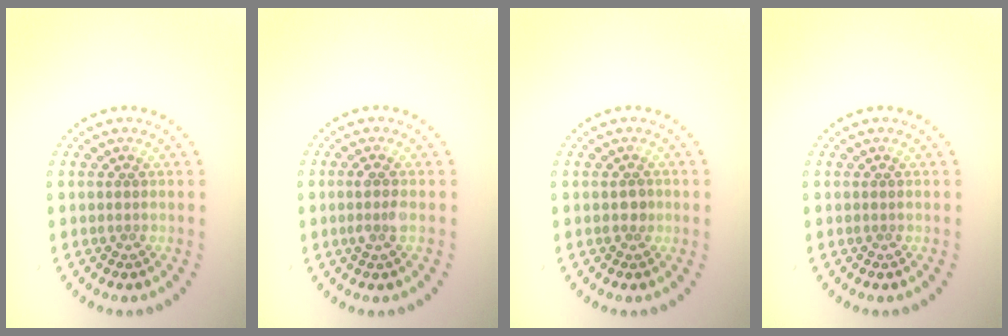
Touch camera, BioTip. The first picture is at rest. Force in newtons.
{"total": 1.6, "press": 1.5, "slide": 0.7}
{"total": 0.8, "press": 0.8, "slide": 0.3}
{"total": 0.0}